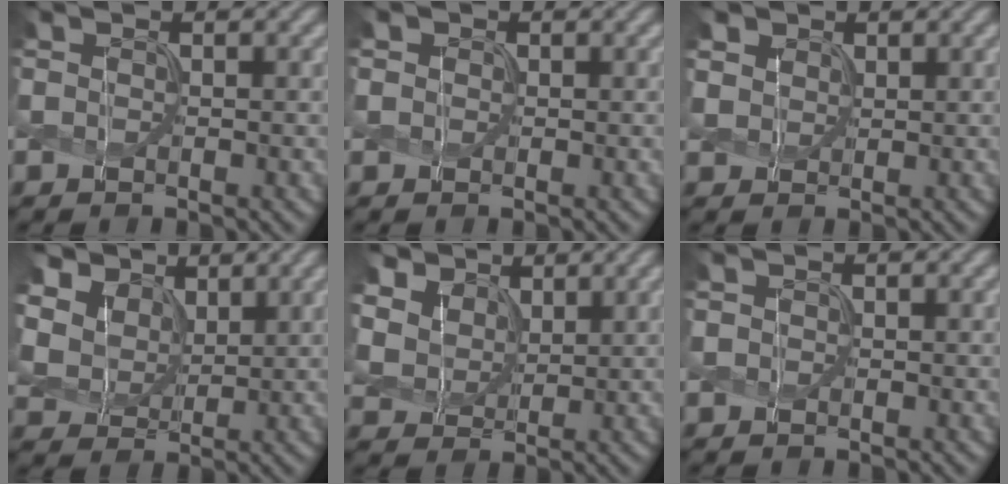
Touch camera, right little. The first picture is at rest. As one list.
[{"total": 1.0, "force": [0.3, 0.9, 0.2], "torque": [-0.003, 0.001, 0.001]}, {"total": 2.7, "force": [1.6, 1.9, 0.9], "torque": [-0.035, 0.000, 0.040]}, {"total": 8.3, "force": [4.6, 5.6, 4.0], "torque": [-0.141, 0.020, 0.087]}, {"total": 7.5, "force": [4.5, 4.9, 3.4], "torque": [-0.127, 0.010, 0.087]}, {"total": 0.0}]